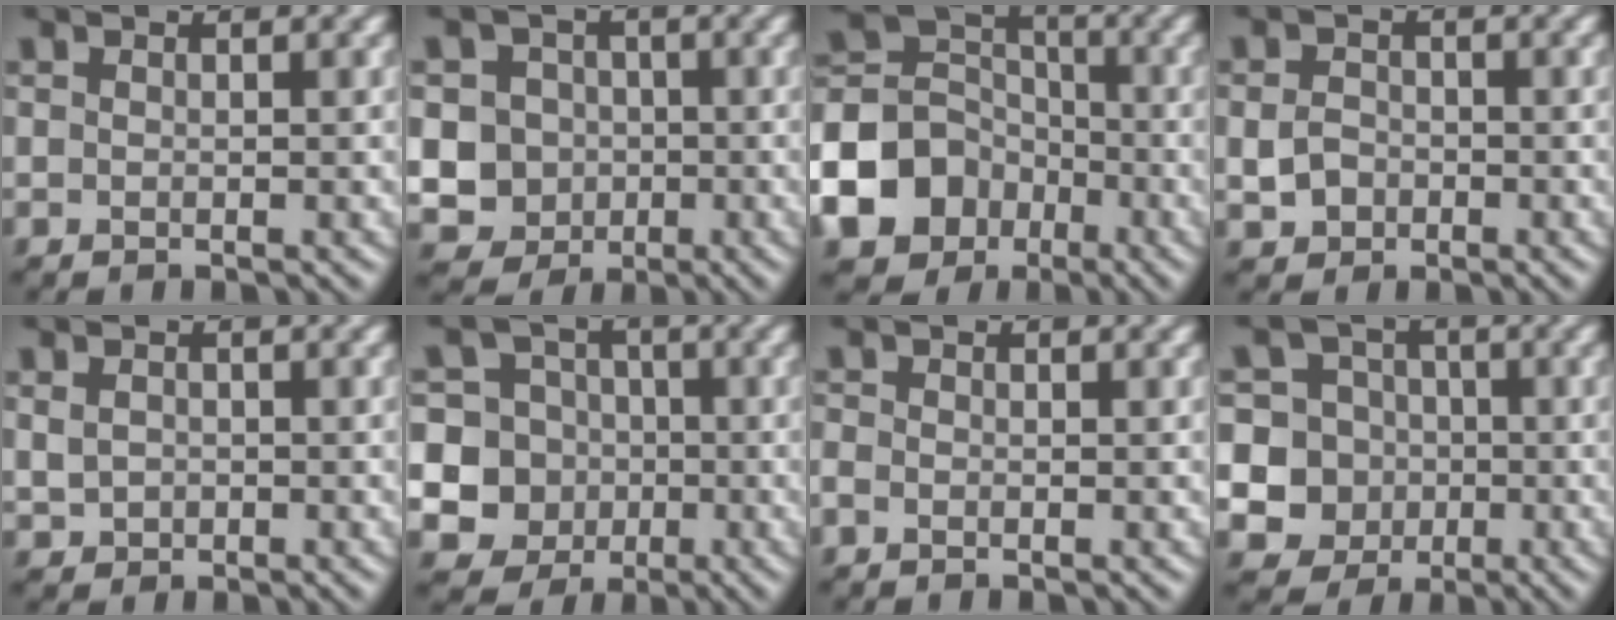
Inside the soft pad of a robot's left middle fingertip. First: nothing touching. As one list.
[{"total": 6.7, "force": [-0.7, 6.2, 2.2], "torque": [-0.040, 0.018, -0.046]}, {"total": 11.7, "force": [-5.0, 9.7, 4.1], "torque": [-0.109, -0.027, -0.113]}, {"total": 2.1, "force": [-0.7, 1.8, 0.8], "torque": [-0.015, -0.001, -0.017]}, {"total": 1.6, "force": [-0.1, 1.4, 0.6], "torque": [-0.014, -0.003, 0.001]}, {"total": 9.5, "force": [-1.6, 8.9, 2.8], "torque": [-0.069, 0.021, -0.054]}, {"total": 0.8, "force": [-0.6, 0.4, 0.2], "torque": [-0.005, -0.003, -0.014]}, {"total": 8.6, "force": [-1.3, 8.1, 2.6], "torque": [-0.060, 0.024, -0.055]}]